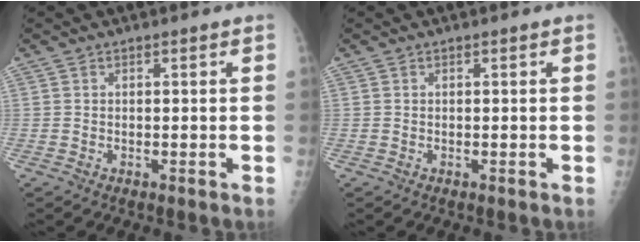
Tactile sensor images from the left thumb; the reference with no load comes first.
{"total": 0.0}